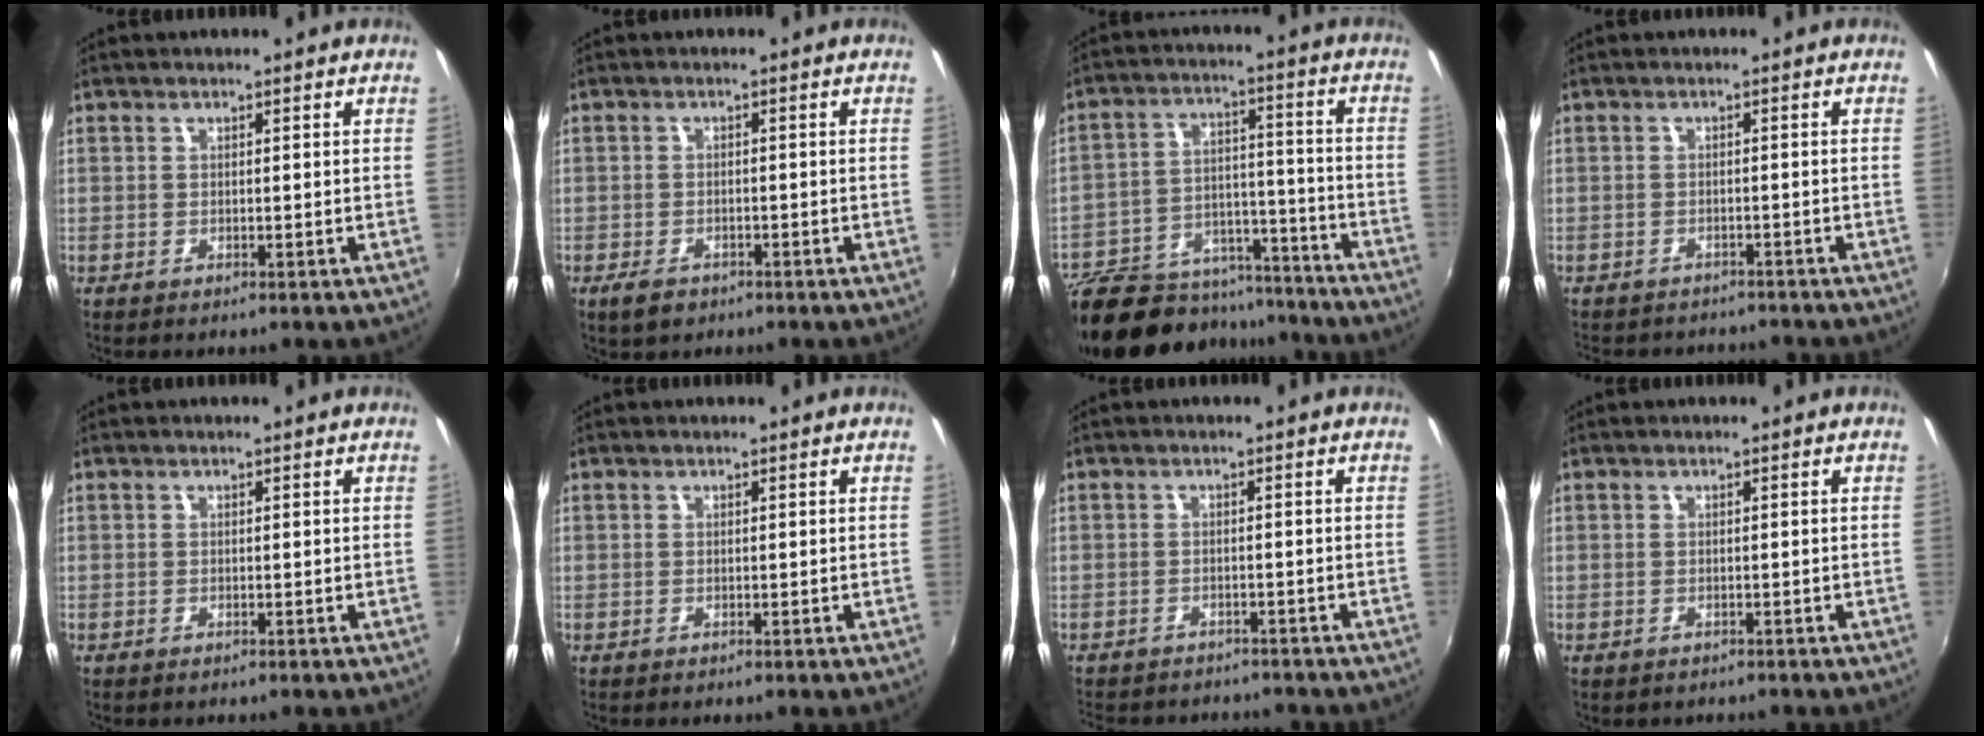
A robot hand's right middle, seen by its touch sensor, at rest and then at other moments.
{"total": 3.4, "force": [-2.2, 1.9, 1.8], "torque": [-0.042, -0.005, -0.037]}
{"total": 25.7, "force": [-20.8, 10.6, 10.7], "torque": [-0.231, 0.007, -0.293]}
{"total": 7.6, "force": [-6.9, 2.4, 2.1], "torque": [-0.055, -0.019, -0.096]}
{"total": 0.0}
{"total": 0.0}
{"total": 8.9, "force": [-7.9, 2.8, 2.8], "torque": [-0.071, -0.020, -0.113]}
{"total": 1.1, "force": [-0.9, 0.6, 0.4], "torque": [-0.012, -0.004, -0.012]}